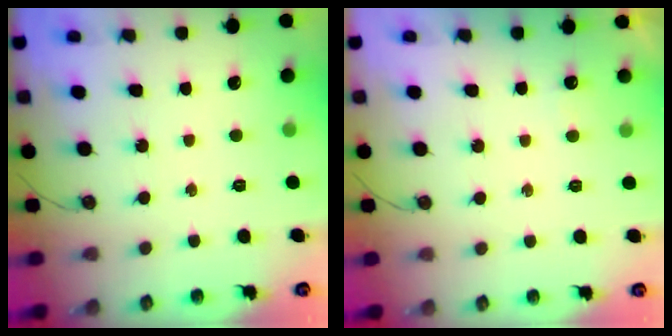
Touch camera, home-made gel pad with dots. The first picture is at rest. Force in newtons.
{"total": 3.2, "press": 3.1, "slide": 0.6}